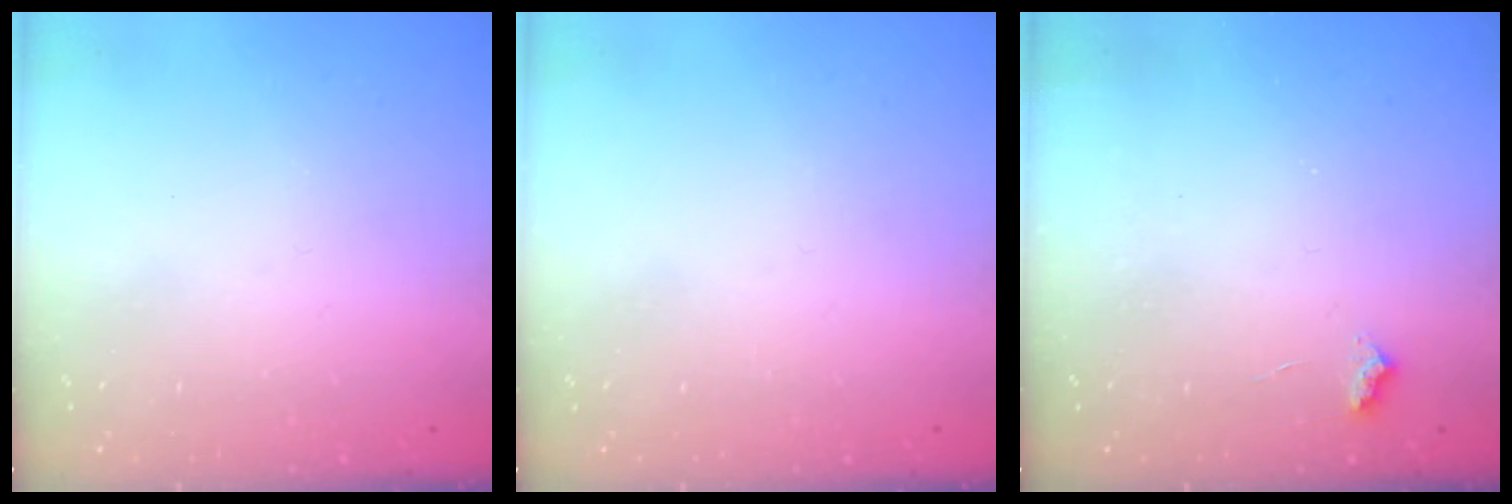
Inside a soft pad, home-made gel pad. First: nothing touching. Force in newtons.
{"total": 0.0}
{"total": 3.0, "press": 2.9, "slide": 0.5}